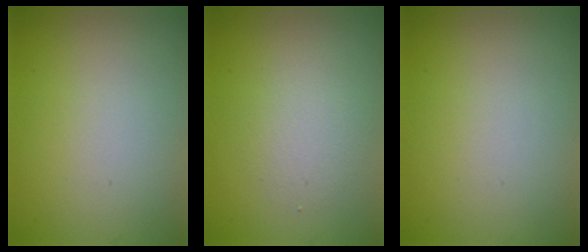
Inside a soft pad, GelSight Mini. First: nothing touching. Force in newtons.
{"total": 2.4, "press": 2.4, "slide": 0.1}
{"total": 0.0}